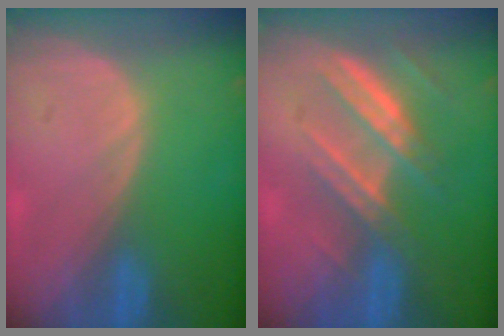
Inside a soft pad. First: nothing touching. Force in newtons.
{"total": 7.9, "press": 7.0, "slide": 3.7}